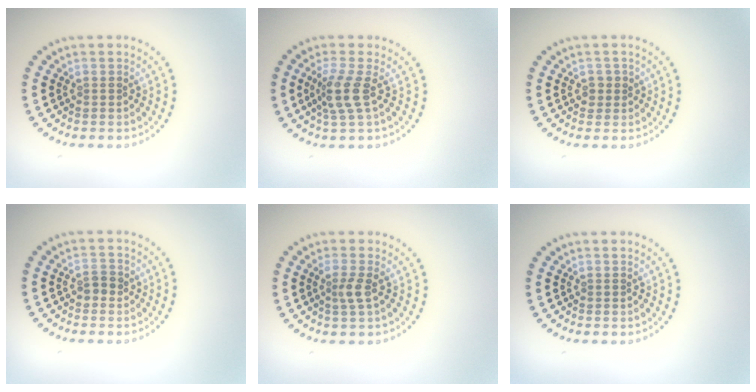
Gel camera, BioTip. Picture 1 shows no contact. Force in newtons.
{"total": 2.7, "press": 2.0, "slide": 1.8}
{"total": 1.0, "press": 1.0, "slide": 0.4}
{"total": 1.1, "press": 1.1, "slide": 0.3}
{"total": 1.6, "press": 1.2, "slide": 1.0}
{"total": 0.0}